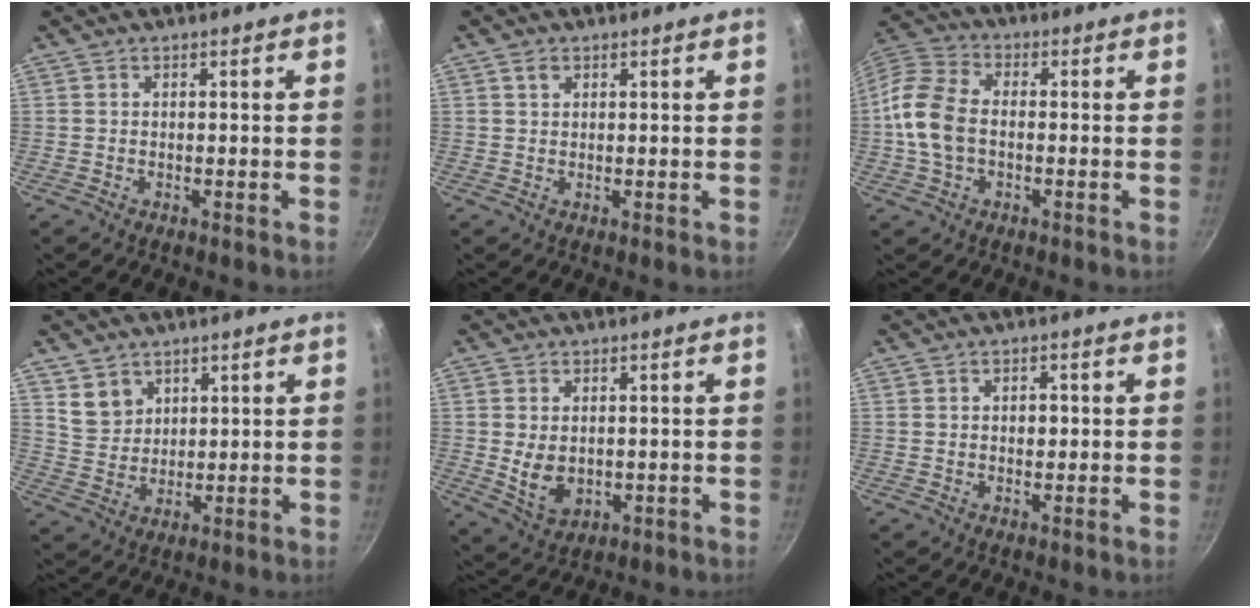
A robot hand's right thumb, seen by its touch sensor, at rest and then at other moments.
{"total": 1.6, "force": [0.9, 1.0, 0.8], "torque": [-0.012, -0.001, 0.014]}
{"total": 11.4, "force": [-1.2, 7.6, 8.4], "torque": [-0.163, 0.029, -0.037]}
{"total": 5.9, "force": [3.1, 4.7, 2.0], "torque": [-0.012, -0.012, 0.066]}
{"total": 6.8, "force": [-0.1, 4.8, 4.8], "torque": [-0.079, -0.011, 0.014]}
{"total": 2.0, "force": [0.1, 1.4, 1.4], "torque": [-0.015, 0.004, 0.001]}